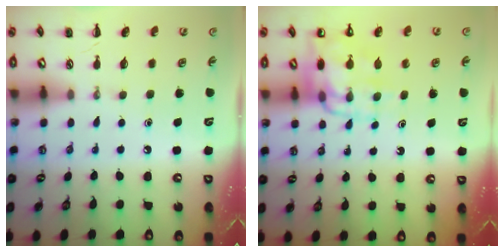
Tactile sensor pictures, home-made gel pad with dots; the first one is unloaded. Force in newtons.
{"total": 11.6, "press": 11.3, "slide": 2.8}